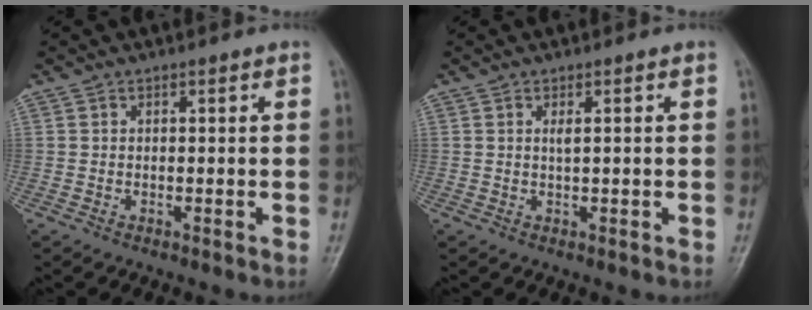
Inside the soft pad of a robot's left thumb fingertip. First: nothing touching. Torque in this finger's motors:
{"motor_torque": [-0.02, -0.07, -0.06, -0.03, 0.04]}